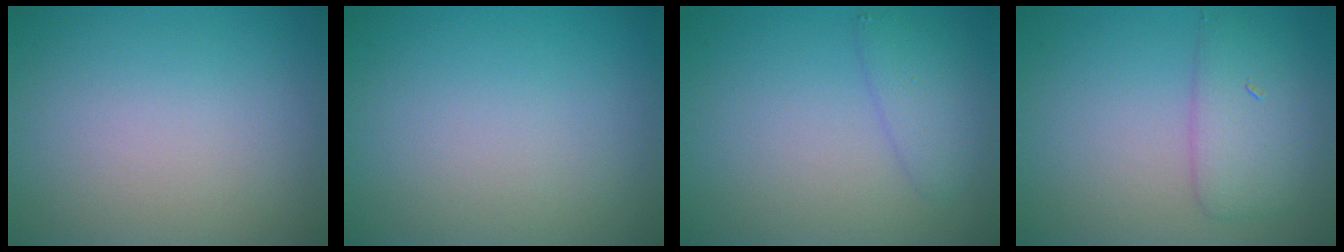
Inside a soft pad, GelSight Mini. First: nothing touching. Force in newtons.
{"total": 0.0}
{"total": 2.3, "press": 2.3, "slide": 0.1}
{"total": 3.6, "press": 3.6, "slide": 0.2}